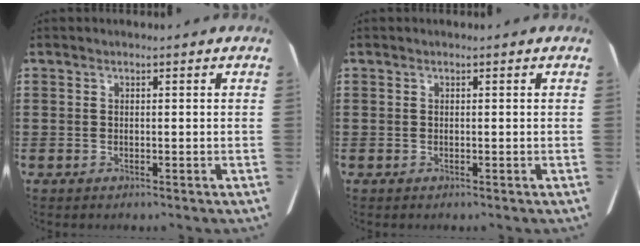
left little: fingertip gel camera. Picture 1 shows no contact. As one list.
[{"total": 0.0}]